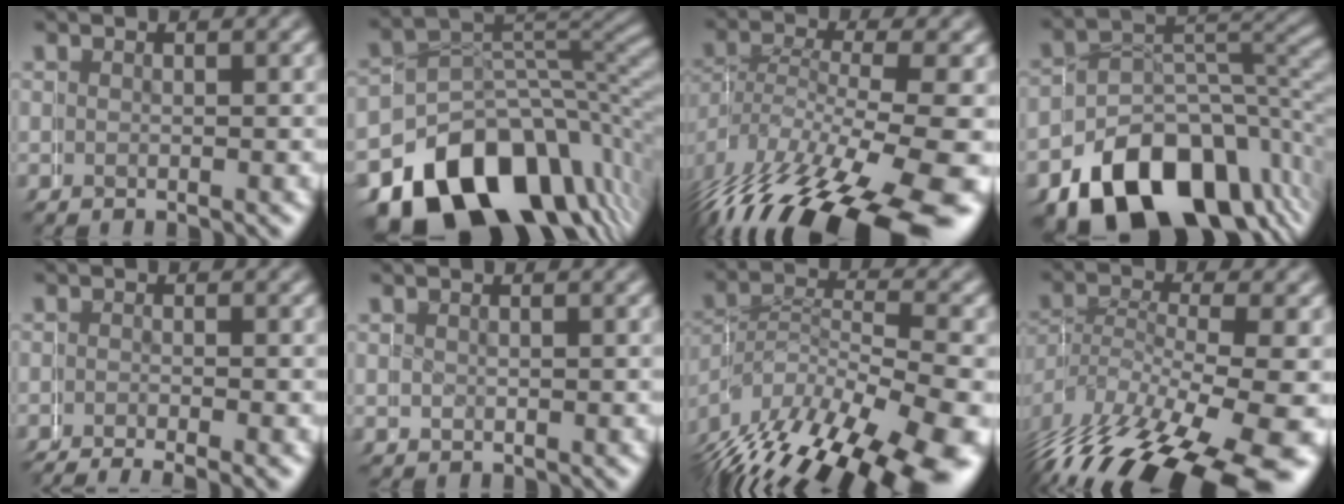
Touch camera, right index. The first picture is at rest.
{"total": 15.0, "force": [-8.0, 9.7, 8.1], "torque": [-0.122, -0.035, -0.116]}
{"total": 9.3, "force": [-4.2, 4.5, 6.9], "torque": [-0.121, -0.029, -0.041]}
{"total": 12.2, "force": [-7.4, 7.2, 6.4], "torque": [-0.077, -0.029, -0.107]}
{"total": 5.2, "force": [-4.7, 1.3, 1.7], "torque": [-0.020, -0.013, -0.064]}
{"total": 1.3, "force": [1.0, 0.3, -0.8], "torque": [0.009, -0.004, 0.020]}
{"total": 10.2, "force": [-6.1, 5.3, 6.1], "torque": [-0.114, -0.042, -0.074]}
{"total": 9.0, "force": [-3.7, 5.1, 6.5], "torque": [-0.120, -0.034, -0.035]}